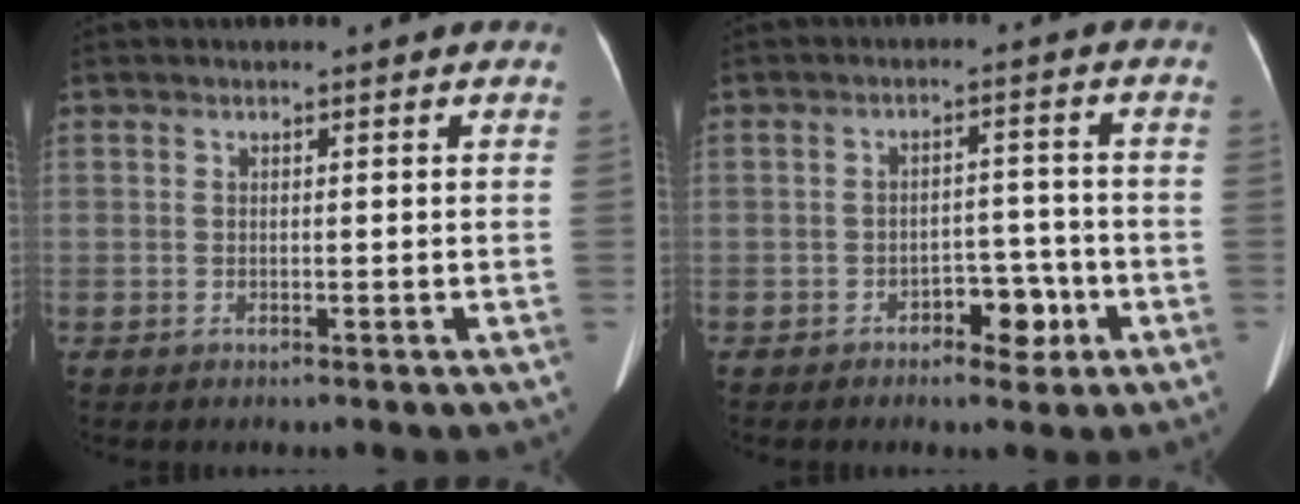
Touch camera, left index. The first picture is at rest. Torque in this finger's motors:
{"motor_torque": [0.06, 0.06, 0.01, 0.01]}